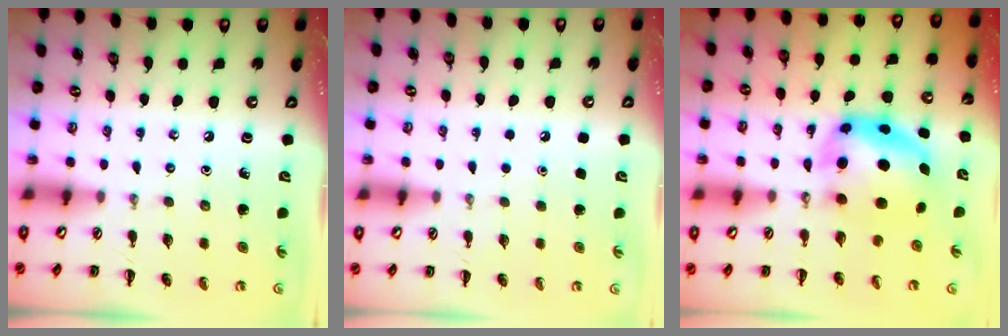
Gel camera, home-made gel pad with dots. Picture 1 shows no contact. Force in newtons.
{"total": 1.7, "press": 1.6, "slide": 0.1}
{"total": 6.2, "press": 6.1, "slide": 1.2}